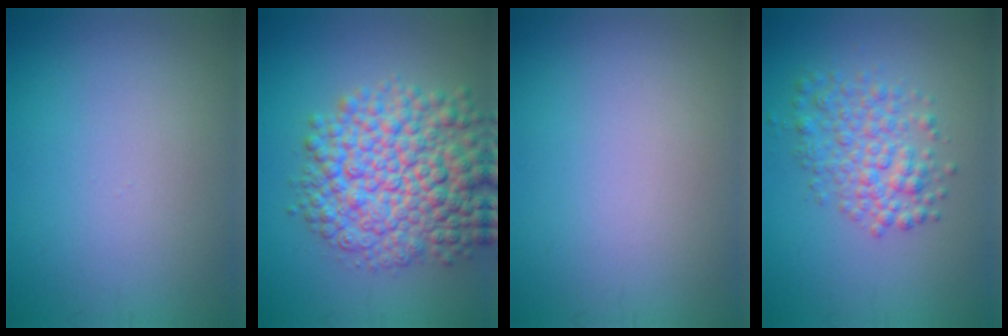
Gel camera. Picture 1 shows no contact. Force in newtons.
{"total": 9.8, "press": 9.8, "slide": 0.2}
{"total": 0.0}
{"total": 3.9, "press": 3.9, "slide": 0.2}